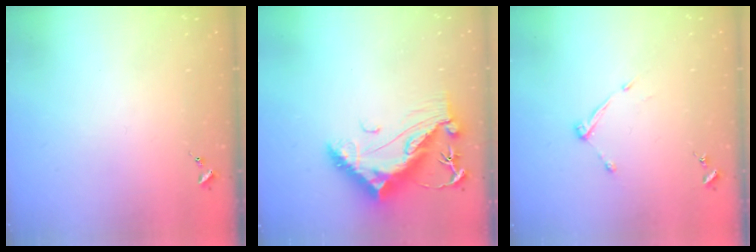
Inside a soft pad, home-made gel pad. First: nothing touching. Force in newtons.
{"total": 13.5, "press": 13.4, "slide": 1.3}
{"total": 5.5, "press": 5.5, "slide": 0.7}